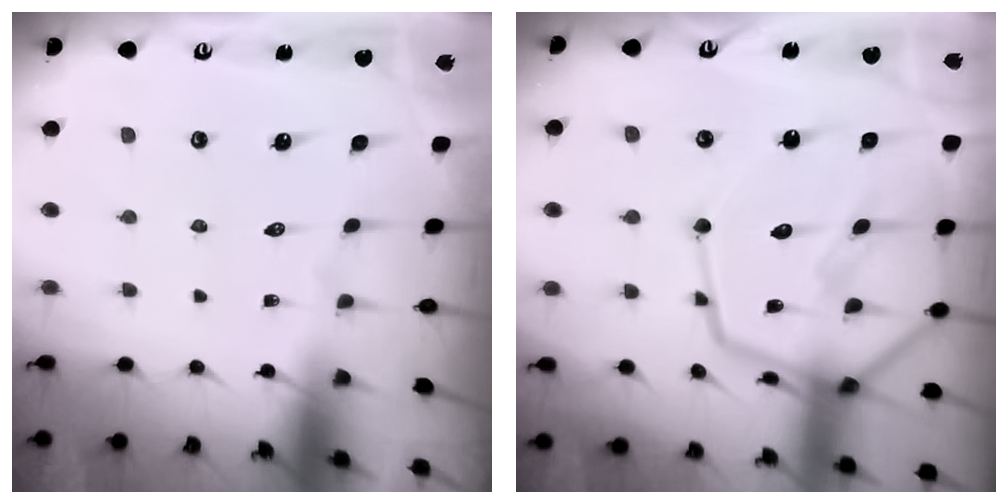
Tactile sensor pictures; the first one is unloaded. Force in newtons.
{"total": 21.6, "press": 21.5, "slide": 1.8}